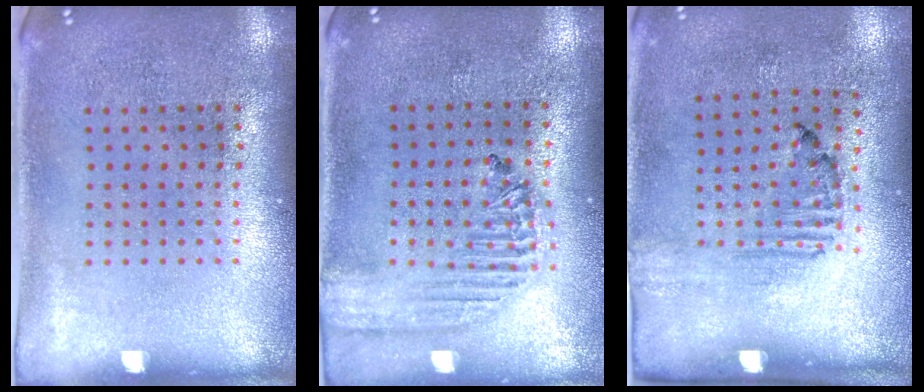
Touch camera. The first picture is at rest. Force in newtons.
{"total": 1.8, "press": 1.7, "slide": 0.7}
{"total": 1.7, "press": 1.0, "slide": 1.3}